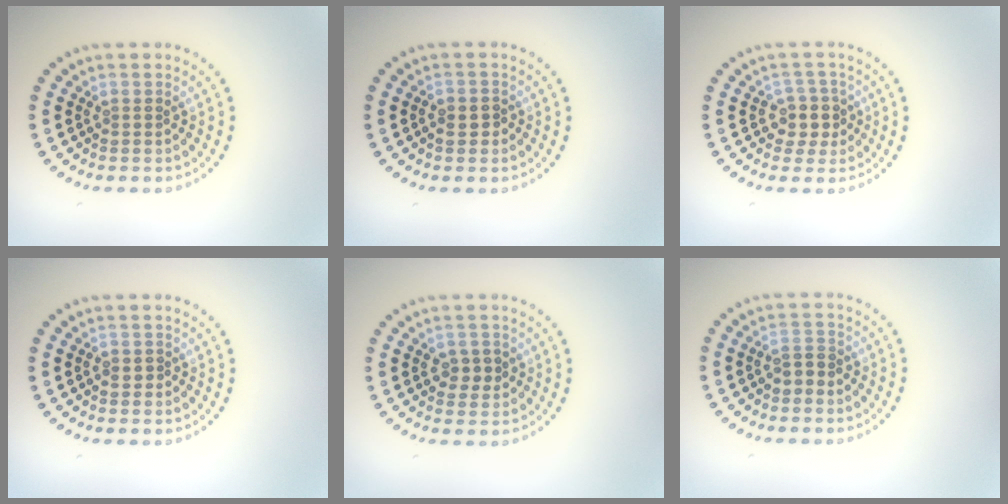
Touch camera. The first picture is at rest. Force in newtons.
{"total": 1.2, "press": 1.2, "slide": 0.4}
{"total": 2.7, "press": 2.3, "slide": 1.4}
{"total": 0.6, "press": 0.5, "slide": 0.3}
{"total": 2.1, "press": 2.1, "slide": 0.5}
{"total": 1.9, "press": 1.8, "slide": 0.7}